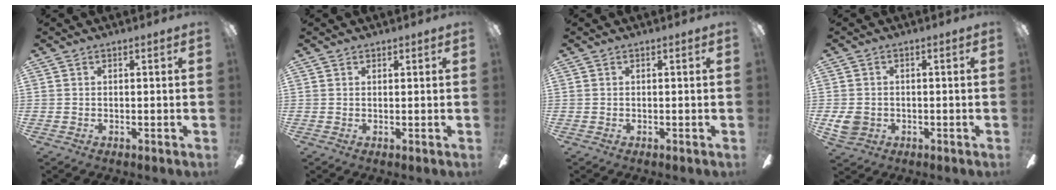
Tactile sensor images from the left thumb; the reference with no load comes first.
{"total": 1.0, "force": [0.8, 0.5, -0.1], "torque": [0.009, -0.003, 0.014]}
{"total": 0.0}
{"total": 5.0, "force": [-0.5, 4.6, 2.1], "torque": [-0.036, 0.002, -0.009]}